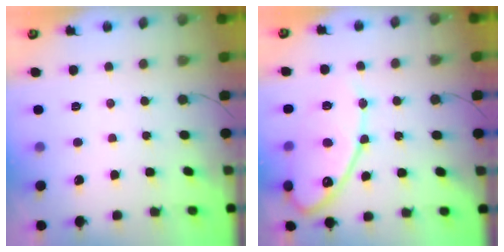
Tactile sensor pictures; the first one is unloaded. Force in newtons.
{"total": 14.9, "press": 14.8, "slide": 1.0}